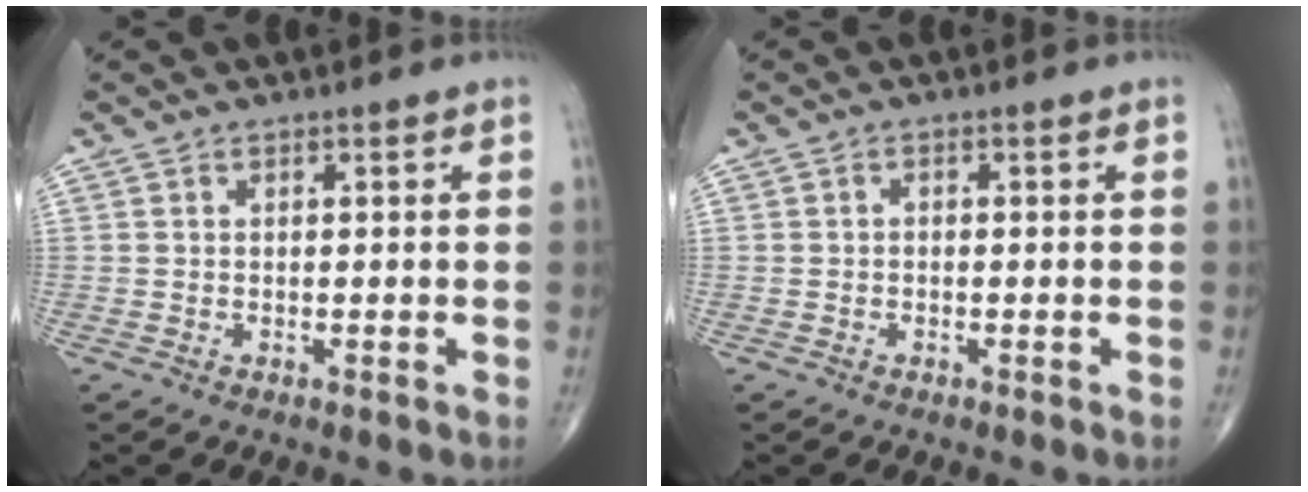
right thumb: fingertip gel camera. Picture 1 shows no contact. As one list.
[{"total": 0.6, "force": [-0.3, 0.3, 0.3], "torque": [0.001, 0.002, -0.011]}]